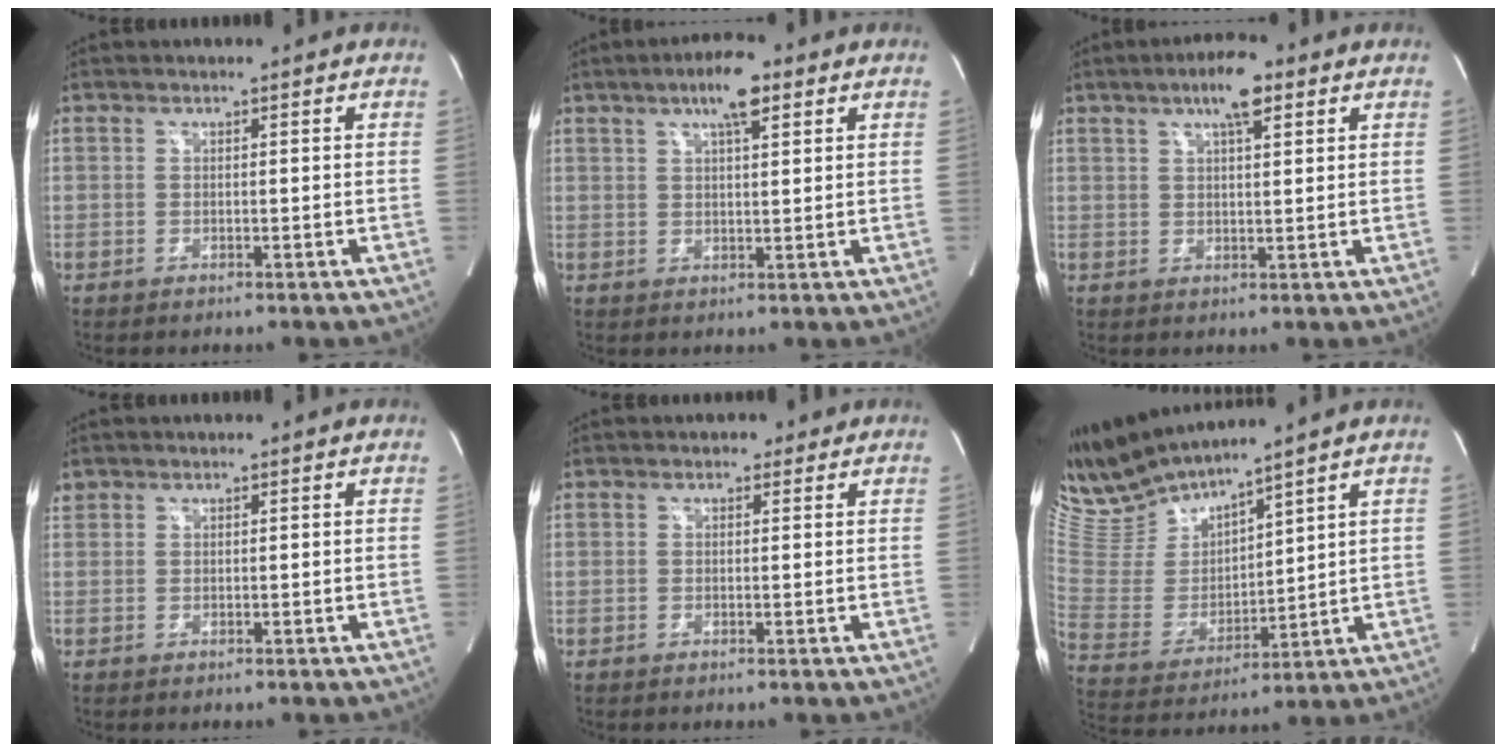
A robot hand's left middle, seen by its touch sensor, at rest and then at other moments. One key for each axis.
{"total": 6.1, "fx": 3.5, "fy": 1.1, "fz": 4.9, "tx": -0.092, "ty": 0.010, "tz": 0.056}
{"total": 6.0, "fx": 3.4, "fy": 1.1, "fz": 4.8, "tx": -0.089, "ty": 0.010, "tz": 0.054}
{"total": 1.0, "fx": 0.7, "fy": 0.6, "fz": 0.0, "tx": 0.000, "ty": 0.015, "tz": 0.015}
{"total": 1.1, "fx": 0.7, "fy": 0.7, "fz": 0.3, "tx": -0.005, "ty": 0.003, "tz": 0.006}
{"total": 11.1, "fx": 10.8, "fy": -0.1, "fz": 2.4, "tx": -0.075, "ty": -0.003, "tz": 0.239}